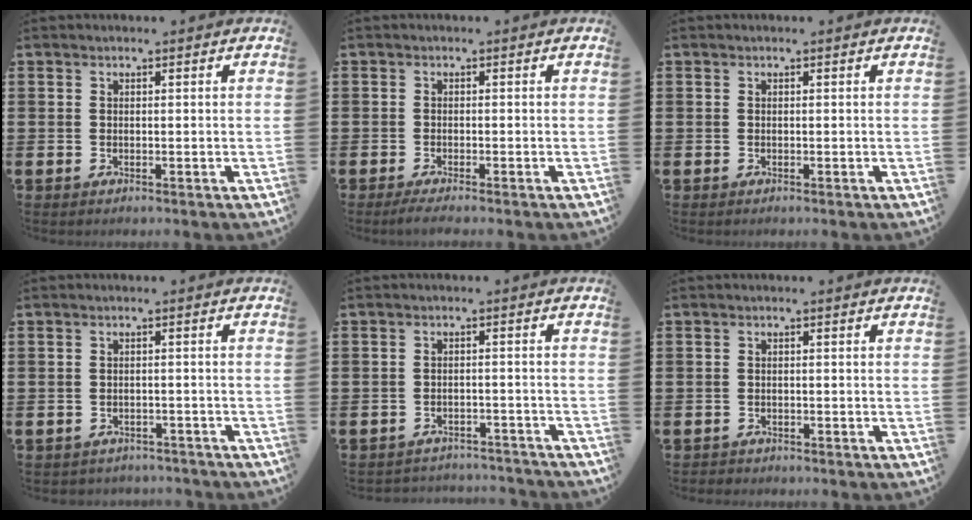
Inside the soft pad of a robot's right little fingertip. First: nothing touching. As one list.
[{"total": 1.1, "force": [-0.7, 0.1, 0.9], "torque": [-0.013, -0.002, -0.013]}, {"total": 0.0}, {"total": 1.2, "force": [-1.1, 0.2, -0.1], "torque": [-0.003, 0.003, -0.026]}, {"total": 2.1, "force": [-2.1, 0.1, -0.2], "torque": [-0.004, 0.002, -0.048]}, {"total": 0.6, "force": [-0.6, 0.2, -0.1], "torque": [0.001, 0.001, -0.013]}]